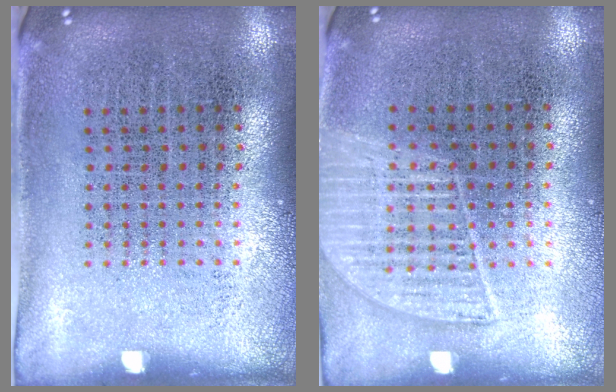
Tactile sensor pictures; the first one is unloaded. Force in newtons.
{"total": 1.3, "press": 1.3, "slide": 0.5}